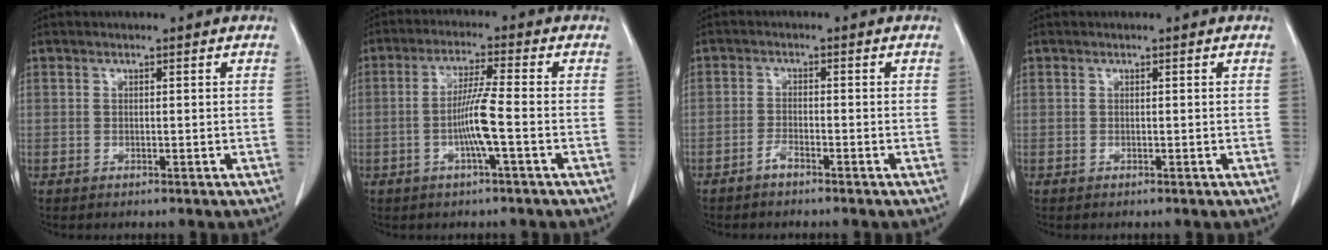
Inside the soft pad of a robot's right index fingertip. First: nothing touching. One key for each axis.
{"total": 6.1, "fx": -1.6, "fy": -0.6, "fz": 5.9, "tx": -0.120, "ty": 0.001, "tz": -0.031}
{"total": 1.6, "fx": -1.4, "fy": 0.2, "fz": 0.8, "tx": -0.018, "ty": 0.000, "tz": -0.029}
{"total": 0.0}